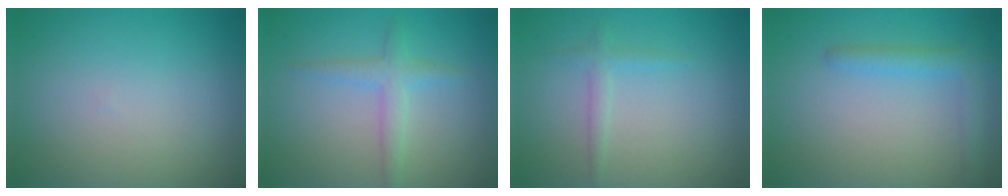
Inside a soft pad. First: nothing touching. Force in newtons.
{"total": 2.2, "press": 2.2, "slide": 0.0}
{"total": 1.3, "press": 1.3, "slide": 0.1}
{"total": 2.4, "press": 2.4, "slide": 0.2}